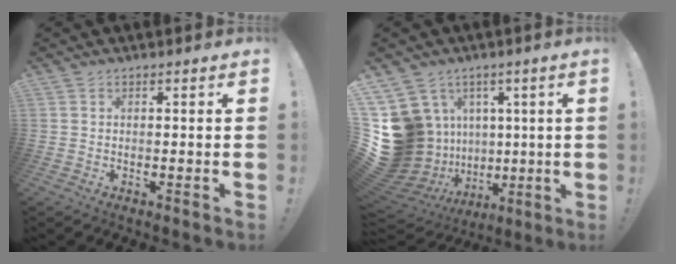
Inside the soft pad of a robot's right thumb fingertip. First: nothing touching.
{"total": 20.4, "force": [1.2, 17.7, 10.1], "torque": [-0.197, -0.034, 0.084]}